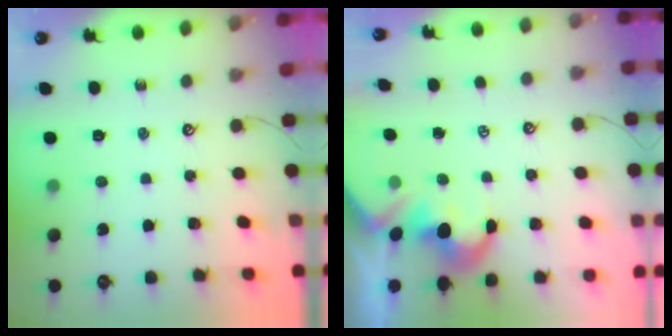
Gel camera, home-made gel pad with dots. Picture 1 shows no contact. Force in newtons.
{"total": 1.2, "press": 0.9, "slide": 0.8}